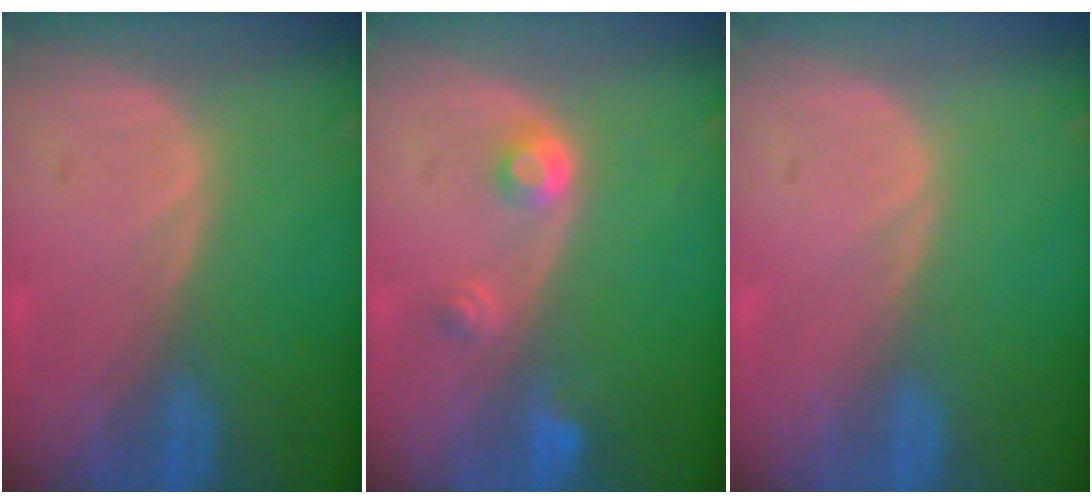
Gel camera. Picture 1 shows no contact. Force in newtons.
{"total": 2.9, "press": 2.7, "slide": 1.0}
{"total": 0.0}